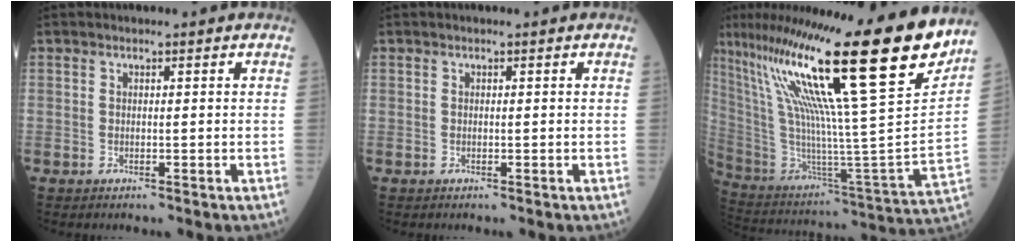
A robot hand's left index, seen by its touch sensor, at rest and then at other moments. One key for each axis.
{"total": 0.0}
{"total": 32.5, "fx": 22.0, "fy": -1.2, "fz": 23.9, "tx": -0.426, "ty": -0.050, "tz": 0.354}